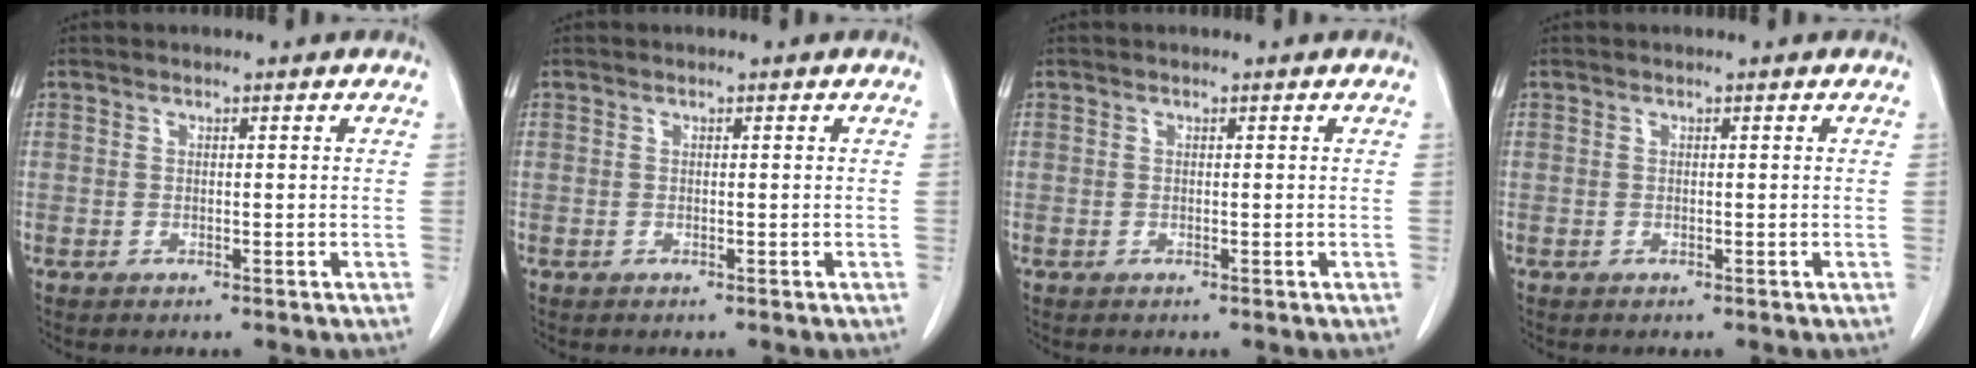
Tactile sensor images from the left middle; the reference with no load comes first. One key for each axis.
{"total": 0.0}
{"total": 0.0}
{"total": 0.0}